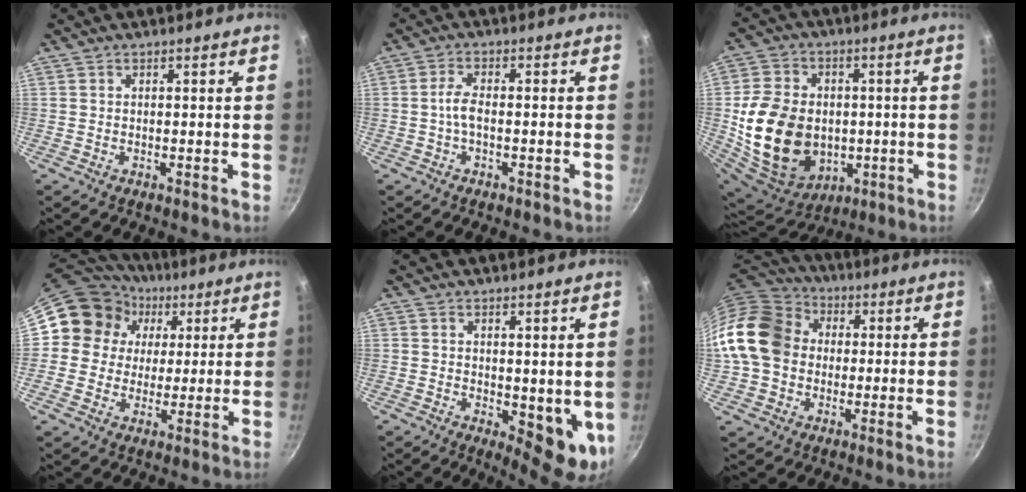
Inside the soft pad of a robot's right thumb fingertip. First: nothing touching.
{"total": 3.1, "force": [-1.0, 1.1, 2.8], "torque": [-0.067, 0.016, -0.024]}
{"total": 21.6, "force": [-1.7, 16.8, 13.6], "torque": [-0.246, 0.009, -0.009]}
{"total": 13.0, "force": [4.2, 11.7, 3.8], "torque": [-0.039, 0.005, 0.056]}
{"total": 7.7, "force": [1.2, 3.7, 6.6], "torque": [-0.069, -0.017, 0.026]}
{"total": 16.0, "force": [1.1, 13.1, 9.1], "torque": [-0.157, 0.032, 0.007]}